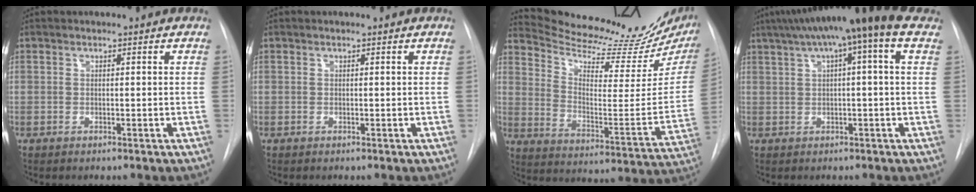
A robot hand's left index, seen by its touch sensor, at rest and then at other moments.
{"total": 0.0}
{"total": 26.7, "force": [24.2, 3.2, 11.0], "torque": [-0.172, -0.100, 0.323]}
{"total": 14.0, "force": [8.4, 0.9, 11.2], "torque": [-0.184, 0.060, 0.116]}